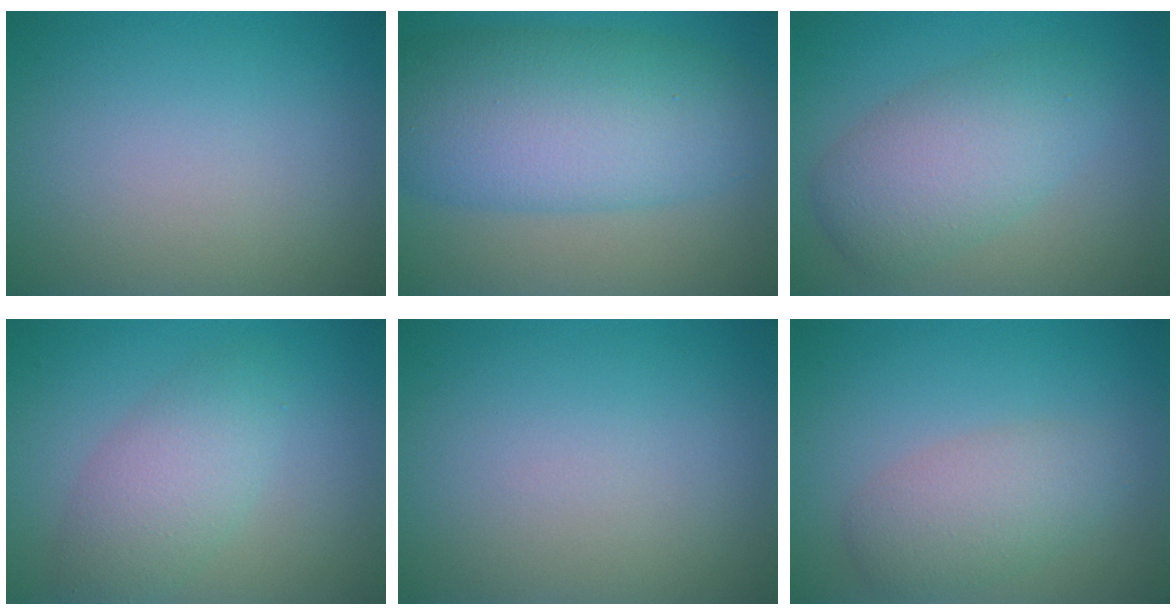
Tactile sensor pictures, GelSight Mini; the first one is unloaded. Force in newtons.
{"total": 10.4, "press": 10.4, "slide": 0.1}
{"total": 5.6, "press": 5.6, "slide": 0.2}
{"total": 4.0, "press": 4.0, "slide": 0.0}
{"total": 0.0}
{"total": 3.5, "press": 3.5, "slide": 0.1}